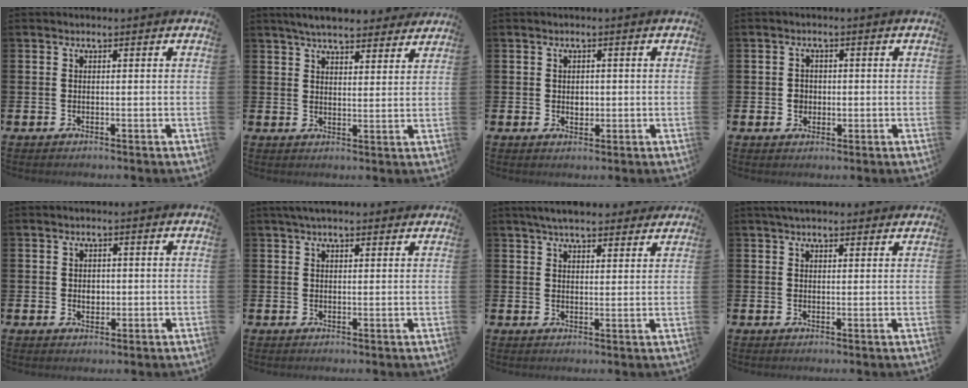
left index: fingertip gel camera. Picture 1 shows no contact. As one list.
[{"total": 5.8, "force": [5.6, 1.0, 1.3], "torque": [-0.031, -0.025, 0.100]}, {"total": 1.4, "force": [0.2, 1.1, 0.8], "torque": [0.001, 0.002, -0.002]}, {"total": 1.9, "force": [0.1, 1.8, 0.5], "torque": [0.003, 0.003, -0.006]}, {"total": 1.6, "force": [0.1, 1.3, 1.0], "torque": [-0.003, 0.002, -0.004]}, {"total": 2.7, "force": [2.3, 0.7, 1.2], "torque": [-0.027, 0.000, 0.042]}, {"total": 5.2, "force": [4.9, 1.1, 1.5], "torque": [-0.039, -0.013, 0.090]}, {"total": 2.9, "force": [2.7, 0.8, 0.8], "torque": [-0.020, -0.004, 0.049]}]